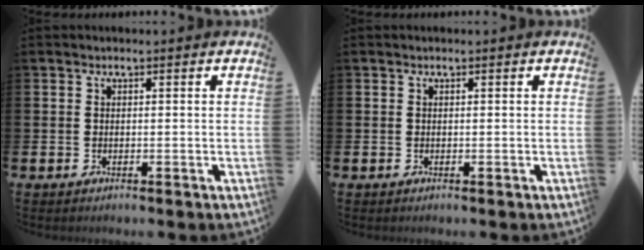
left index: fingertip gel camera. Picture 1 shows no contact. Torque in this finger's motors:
{"motor_torque": [-0.35, 0.36, -0.50, -0.01]}